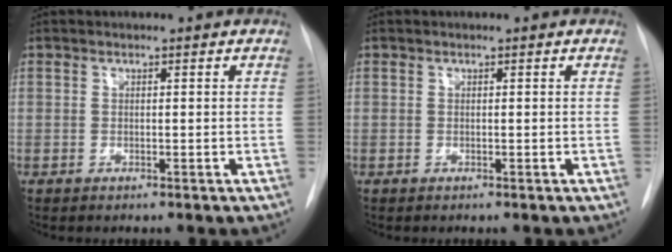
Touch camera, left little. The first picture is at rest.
{"total": 0.0}